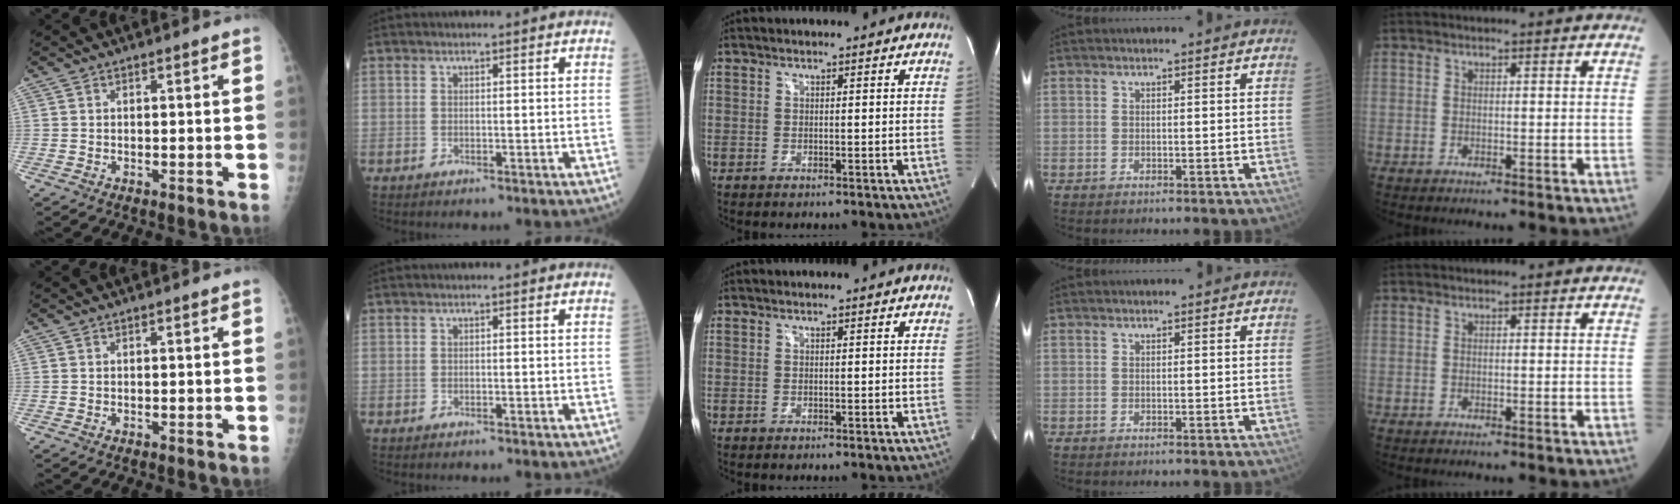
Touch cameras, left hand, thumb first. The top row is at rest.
{}